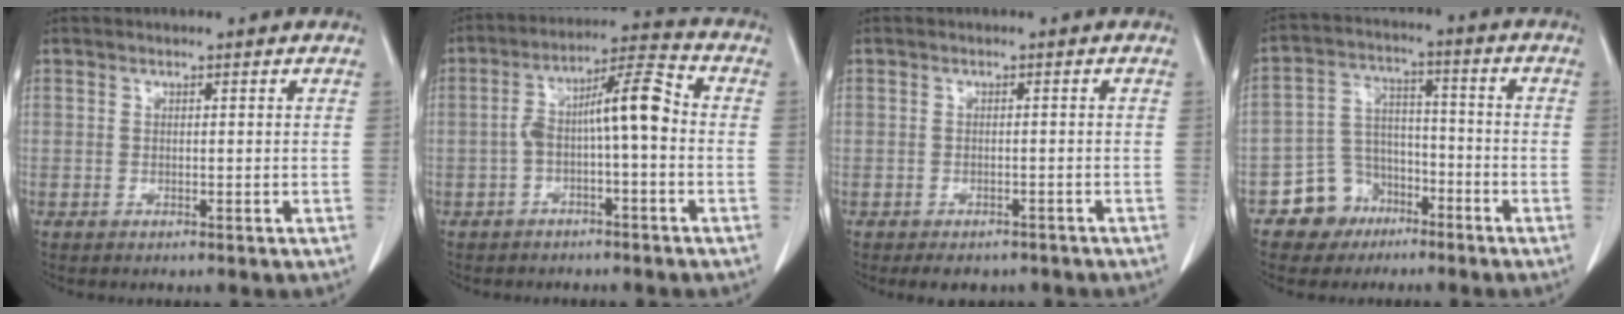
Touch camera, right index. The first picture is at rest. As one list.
[{"total": 8.8, "force": [-1.0, 1.5, 8.6], "torque": [-0.149, 0.036, -0.021]}, {"total": 4.6, "force": [-3.7, 2.4, 1.2], "torque": [-0.006, 0.004, -0.044]}, {"total": 8.1, "force": [-4.8, 6.4, 1.3], "torque": [-0.024, 0.021, -0.075]}]